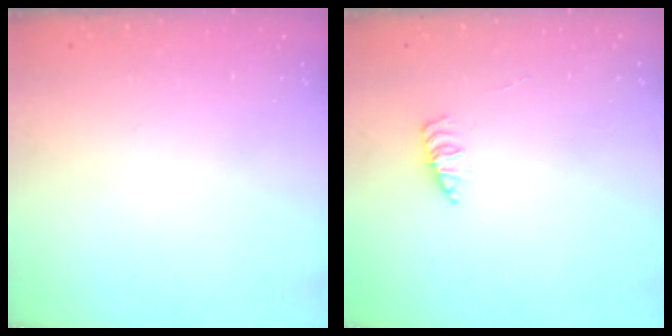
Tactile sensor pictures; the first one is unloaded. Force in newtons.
{"total": 2.0, "press": 2.0, "slide": 0.4}